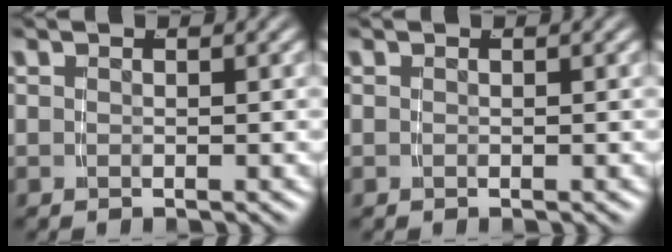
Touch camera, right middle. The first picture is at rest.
{"total": 0.0}